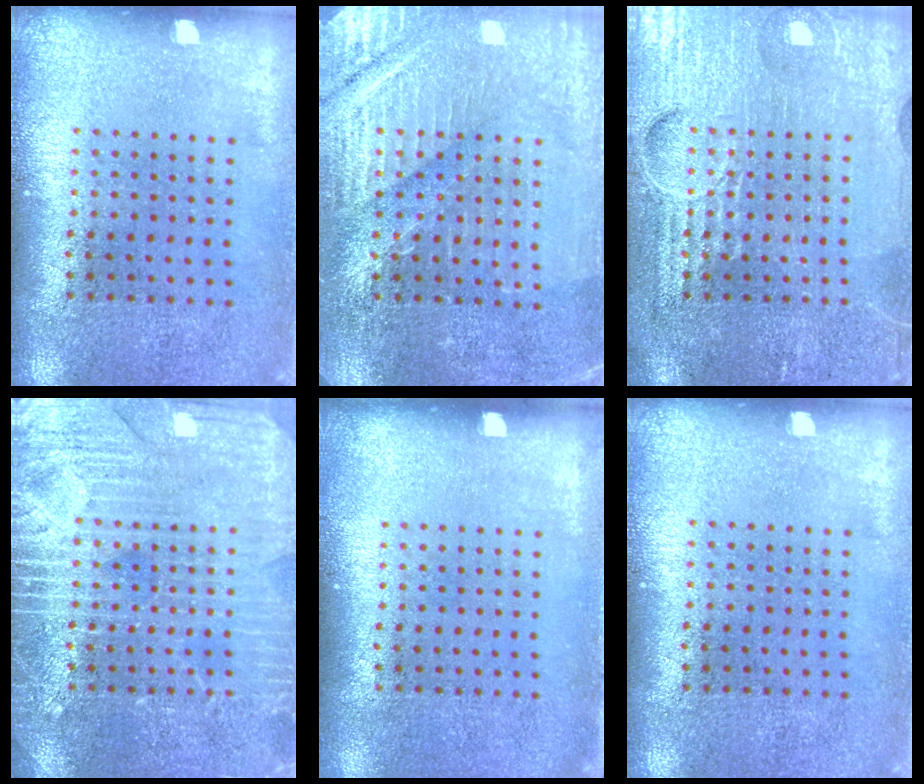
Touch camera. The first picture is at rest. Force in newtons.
{"total": 3.6, "press": 3.5, "slide": 0.8}
{"total": 4.0, "press": 4.0, "slide": 0.5}
{"total": 5.4, "press": 5.4, "slide": 0.7}
{"total": 0.0}
{"total": 0.0}